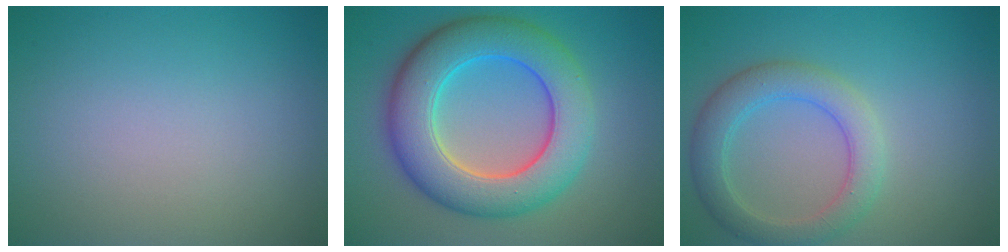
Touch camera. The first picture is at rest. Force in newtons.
{"total": 9.3, "press": 9.3, "slide": 0.3}
{"total": 4.1, "press": 4.1, "slide": 0.1}